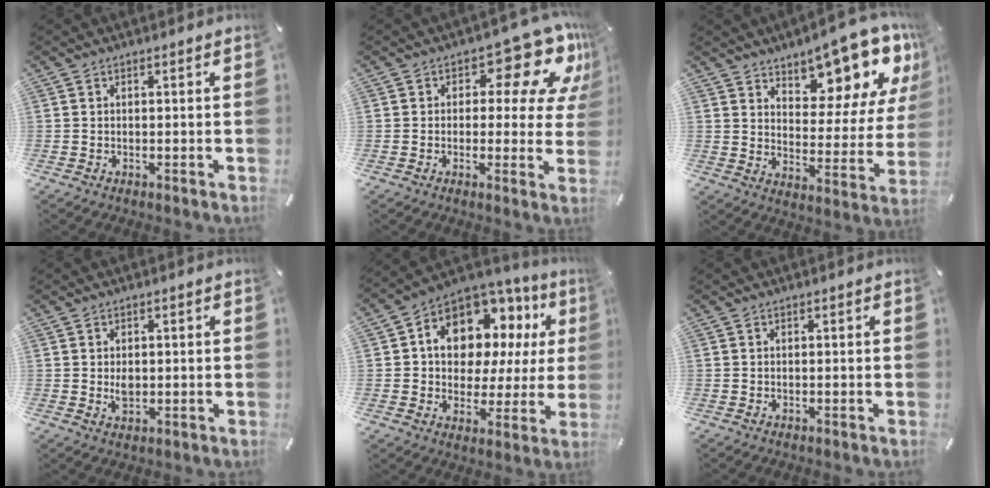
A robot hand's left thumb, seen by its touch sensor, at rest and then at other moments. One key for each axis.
{"total": 14.0, "fx": 7.6, "fy": 6.9, "fz": 9.5, "tx": -0.120, "ty": -0.051, "tz": 0.128}
{"total": 13.1, "fx": 11.4, "fy": 4.8, "fz": 4.3, "tx": -0.047, "ty": -0.112, "tz": 0.191}
{"total": 2.7, "fx": 0.1, "fy": 1.9, "fz": 1.9, "tx": -0.037, "ty": -0.003, "tz": -0.003}
{"total": 12.0, "fx": 5.5, "fy": 9.1, "fz": 5.6, "tx": -0.099, "ty": -0.046, "tz": 0.104}
{"total": 0.0}